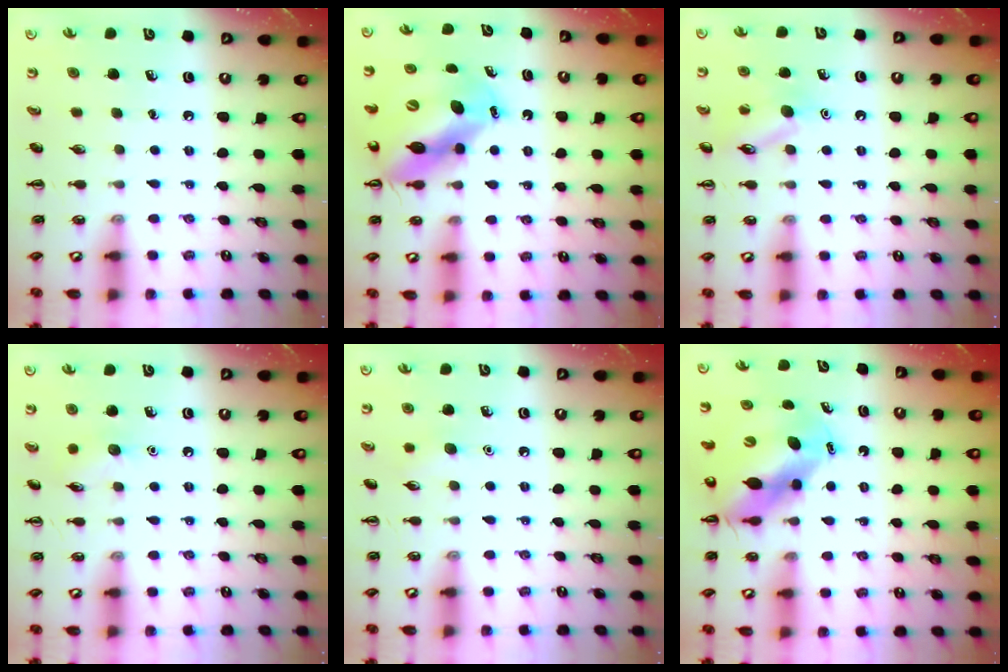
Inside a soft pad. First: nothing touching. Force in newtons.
{"total": 10.4, "press": 10.1, "slide": 2.6}
{"total": 10.1, "press": 10.0, "slide": 1.3}
{"total": 6.0, "press": 5.9, "slide": 1.5}
{"total": 5.7, "press": 5.5, "slide": 1.6}
{"total": 10.9, "press": 10.5, "slide": 2.7}